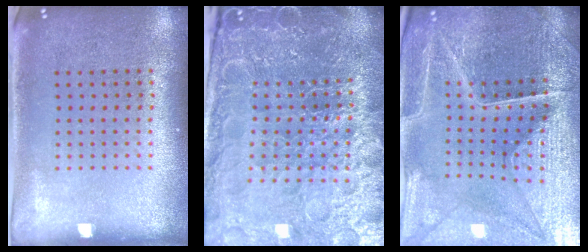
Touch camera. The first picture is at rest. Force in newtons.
{"total": 6.1, "press": 5.4, "slide": 2.8}
{"total": 4.8, "press": 4.6, "slide": 1.3}